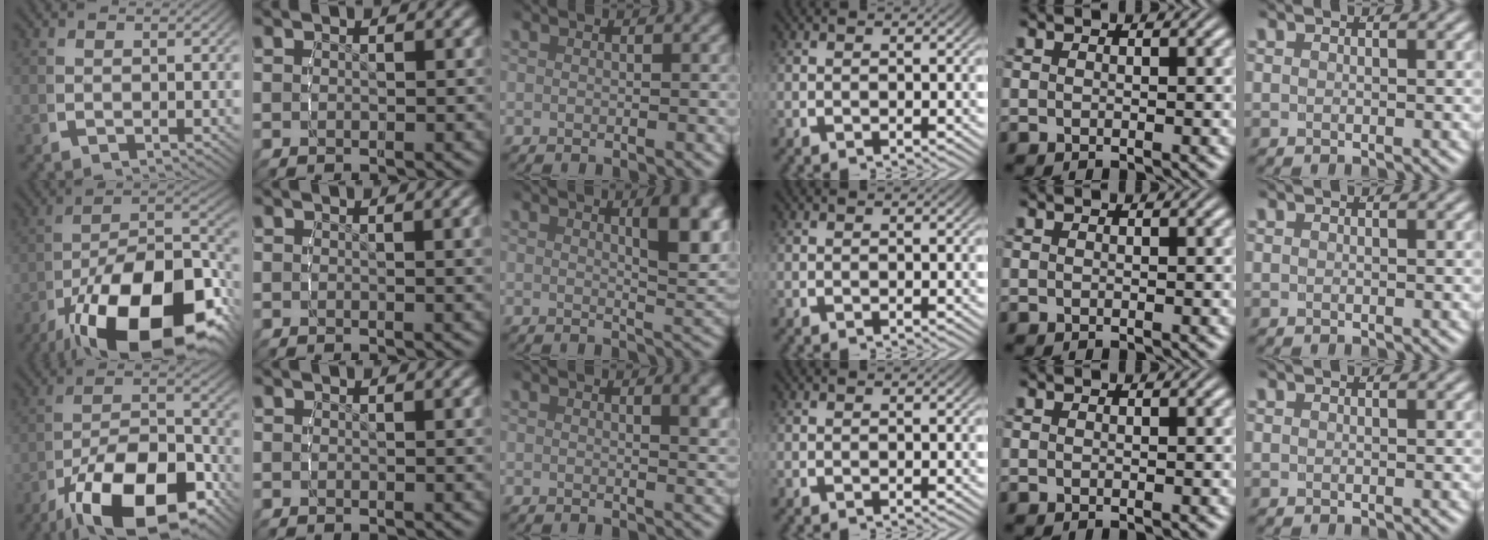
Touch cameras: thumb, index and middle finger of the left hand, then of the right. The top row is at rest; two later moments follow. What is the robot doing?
{"motion": "lift_and_place", "object": "screwdriver"}